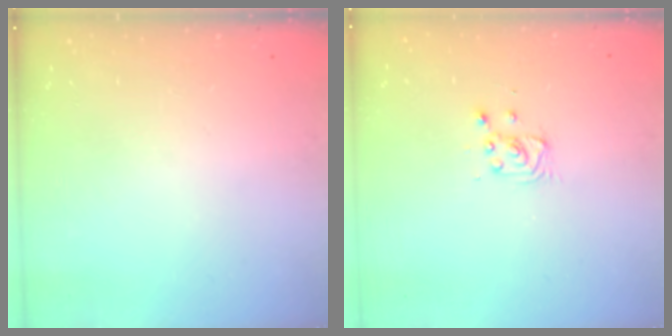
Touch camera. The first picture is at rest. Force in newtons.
{"total": 3.3, "press": 3.3, "slide": 0.4}